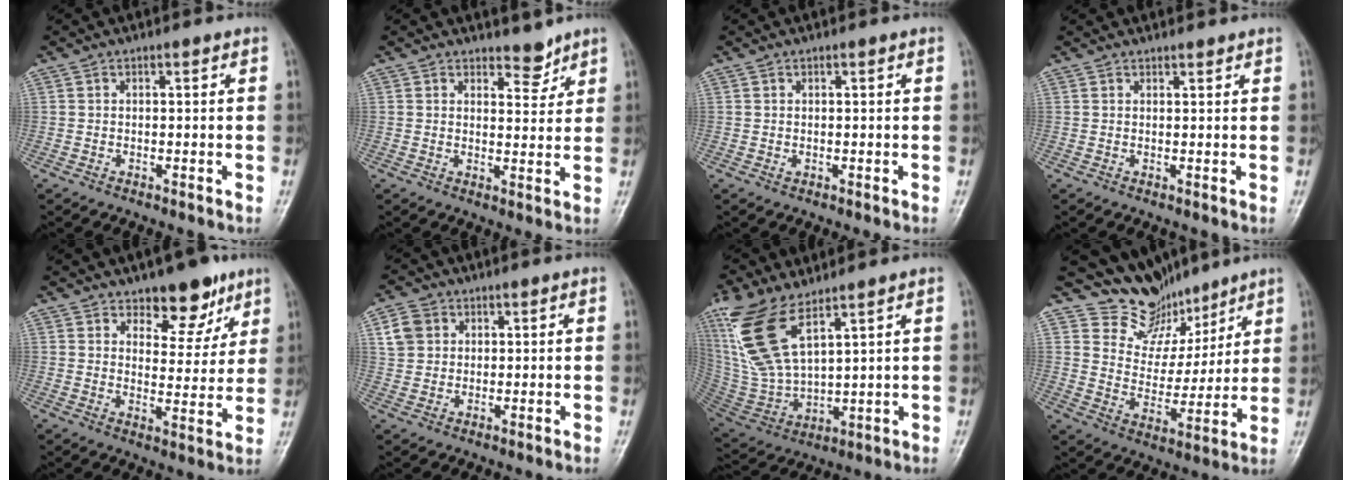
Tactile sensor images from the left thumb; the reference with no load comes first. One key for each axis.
{"total": 3.5, "fx": 3.0, "fy": 1.6, "fz": 1.0, "tx": 0.005, "ty": -0.025, "tz": 0.047}
{"total": 0.6, "fx": 0.3, "fy": 0.3, "fz": 0.5, "tx": -0.005, "ty": 0.002, "tz": 0.005}
{"total": 1.2, "fx": 1.2, "fy": 0.3, "fz": 0.0, "tx": 0.004, "ty": -0.006, "tz": 0.019}
{"total": 9.3, "fx": 6.3, "fy": 4.9, "fz": 4.7, "tx": -0.025, "ty": -0.038, "tz": 0.093}
{"total": 5.0, "fx": 1.8, "fy": 4.2, "fz": 2.0, "tx": -0.021, "ty": -0.001, "tz": 0.034}
{"total": 16.2, "fx": 9.3, "fy": 6.4, "fz": 11.6, "tx": -0.247, "ty": -0.041, "tz": 0.202}
{"total": 11.5, "fx": 9.8, "fy": 6.0, "fz": 1.0, "tx": 0.027, "ty": -0.066, "tz": 0.178}